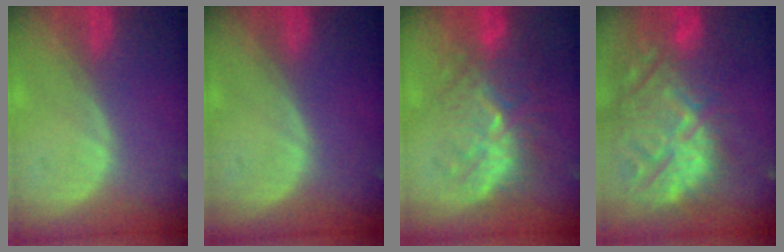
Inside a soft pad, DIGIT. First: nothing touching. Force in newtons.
{"total": 0.0}
{"total": 9.6, "press": 9.0, "slide": 3.1}
{"total": 15.4, "press": 13.1, "slide": 8.0}